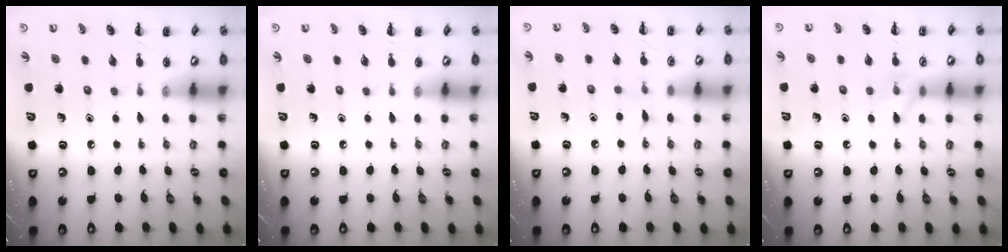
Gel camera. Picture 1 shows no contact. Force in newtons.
{"total": 0.0}
{"total": 3.8, "press": 3.6, "slide": 1.3}
{"total": 6.1, "press": 6.1, "slide": 0.4}